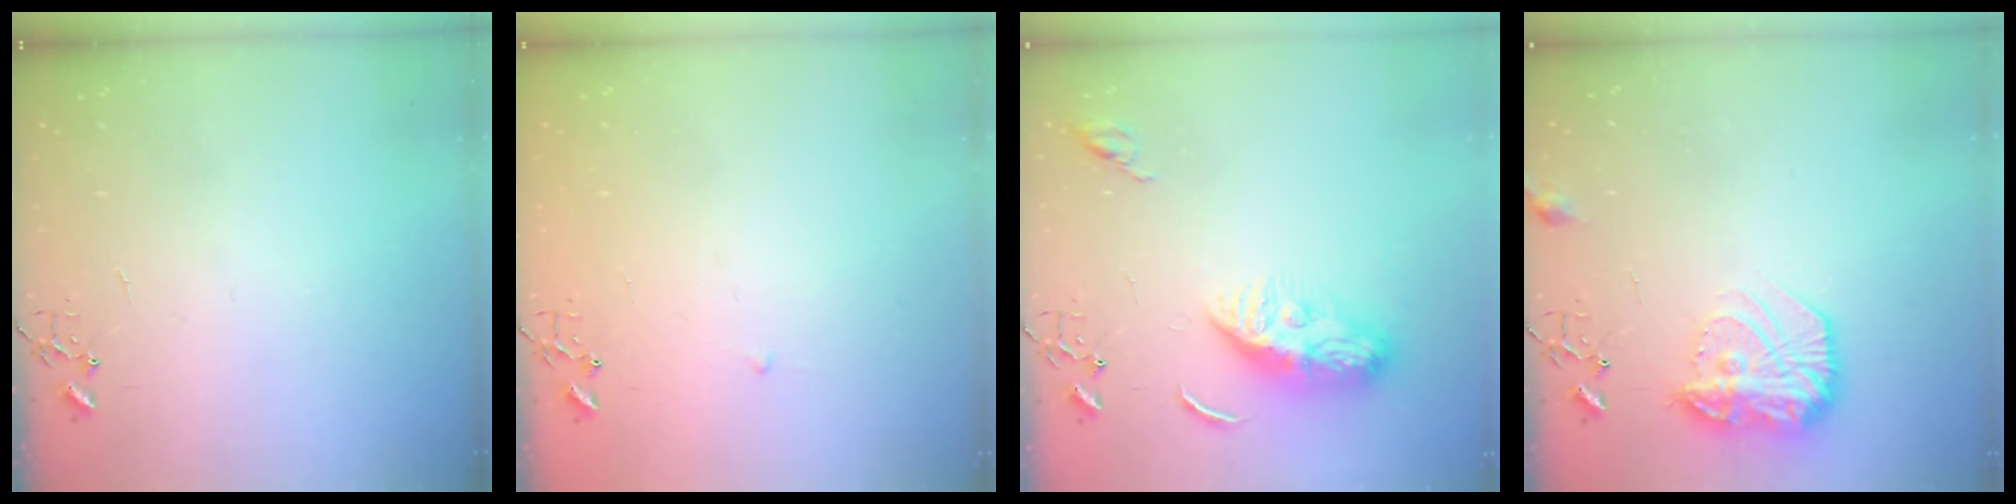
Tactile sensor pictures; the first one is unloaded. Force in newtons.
{"total": 2.3, "press": 2.3, "slide": 0.3}
{"total": 10.3, "press": 10.2, "slide": 0.9}
{"total": 15.3, "press": 15.2, "slide": 1.0}